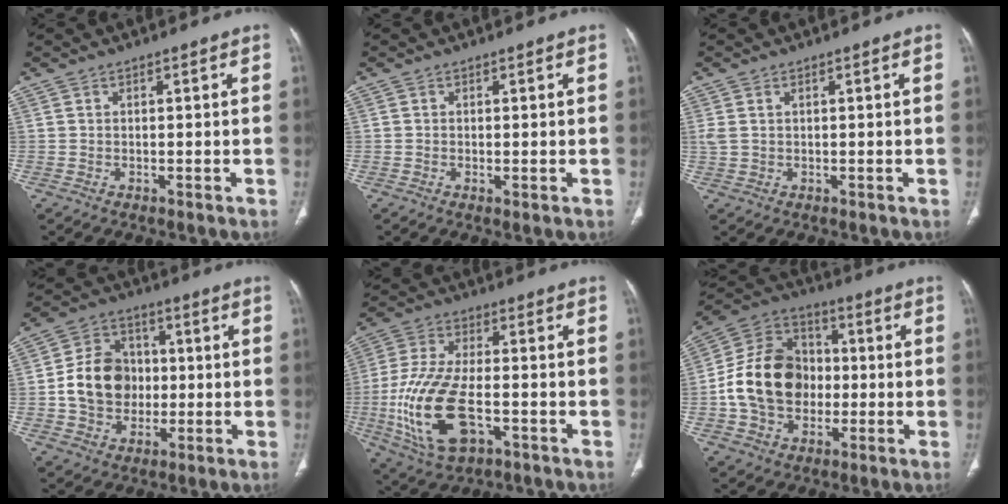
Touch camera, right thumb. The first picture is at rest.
{"total": 0.9, "force": [-0.2, 0.3, 0.8], "torque": [-0.020, -0.005, -0.002]}
{"total": 2.3, "force": [0.6, 1.5, 1.7], "torque": [-0.055, 0.013, 0.021]}
{"total": 13.1, "force": [-0.6, 10.8, 7.4], "torque": [-0.102, 0.021, -0.012]}
{"total": 17.8, "force": [-4.7, 8.9, 14.7], "torque": [-0.310, 0.011, -0.075]}
{"total": 18.0, "force": [-1.5, 14.0, 11.2], "torque": [-0.169, 0.032, -0.029]}